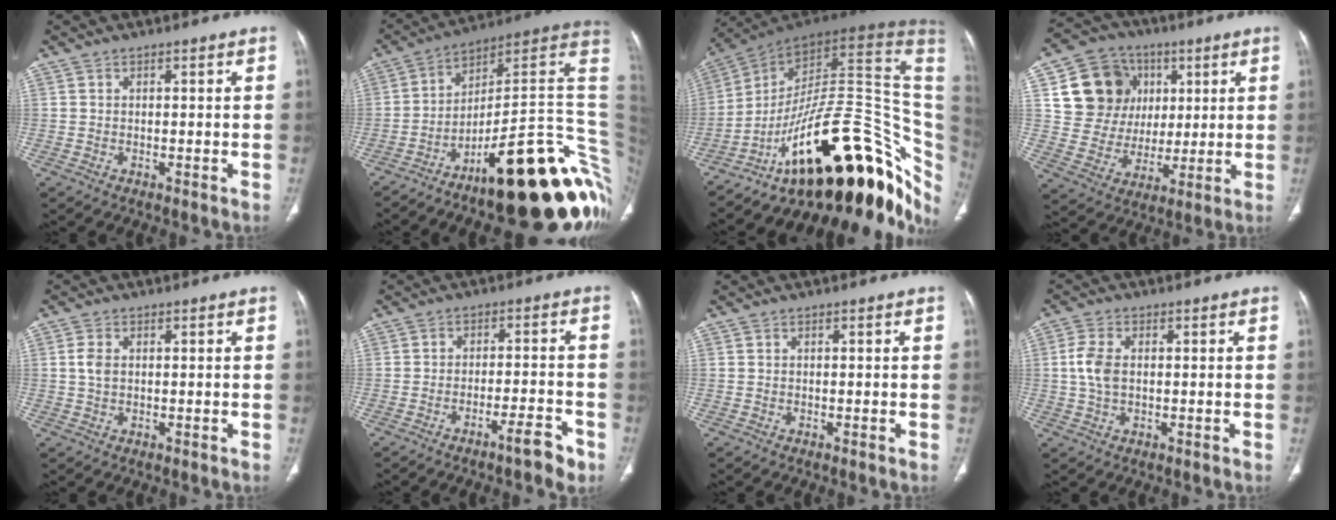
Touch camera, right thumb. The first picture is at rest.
{"total": 29.7, "force": [-10.1, 8.8, 26.5], "torque": [-0.223, 0.103, -0.144]}
{"total": 35.2, "force": [-9.6, 15.6, 30.1], "torque": [-0.292, 0.100, -0.136]}
{"total": 16.5, "force": [5.1, 14.3, 6.3], "torque": [-0.074, 0.008, 0.102]}
{"total": 2.7, "force": [0.5, 1.8, 2.0], "torque": [-0.042, 0.002, 0.010]}
{"total": 5.4, "force": [-3.7, 1.1, 3.8], "torque": [-0.058, 0.027, -0.055]}
{"total": 0.0}
{"total": 5.2, "force": [0.4, 3.2, 4.2], "torque": [-0.100, 0.007, 0.007]}